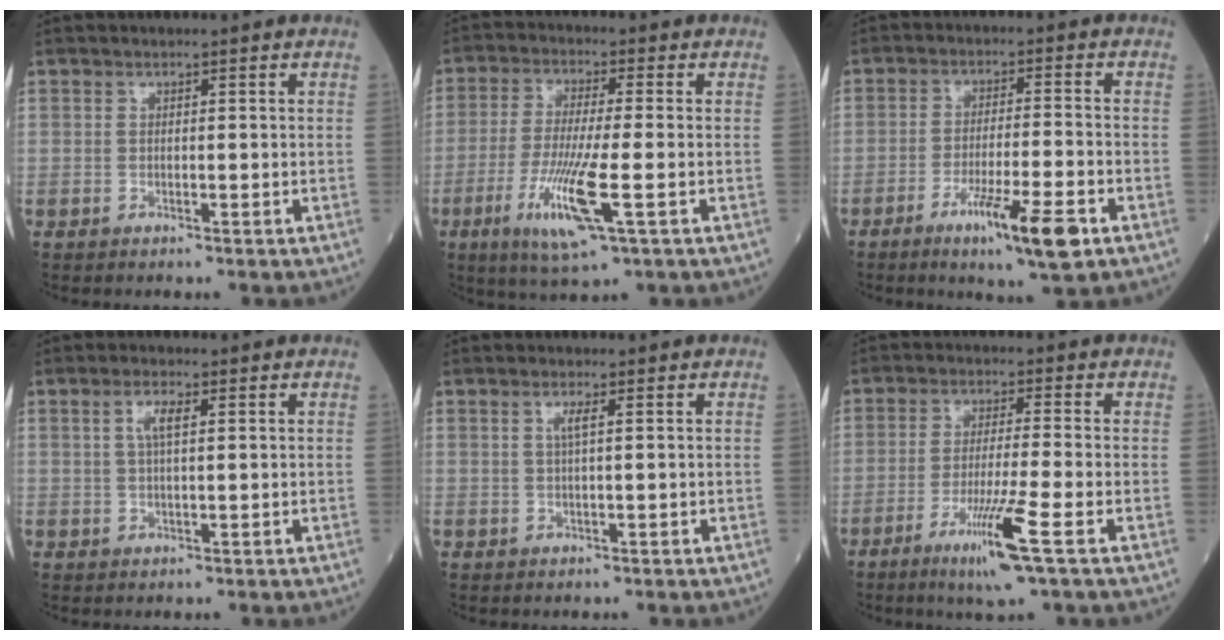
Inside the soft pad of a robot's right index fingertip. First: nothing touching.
{"total": 10.8, "force": [-3.7, 0.6, 10.2], "torque": [-0.207, -0.027, -0.069]}
{"total": 9.5, "force": [-5.1, 0.4, 8.0], "torque": [-0.134, -0.018, -0.081]}
{"total": 3.1, "force": [1.0, 0.6, 2.8], "torque": [-0.060, 0.005, 0.021]}
{"total": 1.6, "force": [0.5, -0.1, 1.5], "torque": [-0.035, 0.001, 0.009]}
{"total": 8.9, "force": [-4.3, -0.9, 7.7], "torque": [-0.142, -0.025, -0.079]}